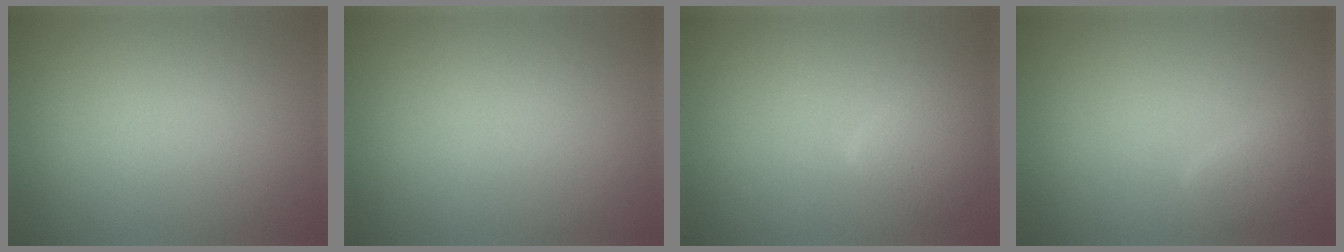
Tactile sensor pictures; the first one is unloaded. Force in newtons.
{"total": 0.0}
{"total": 2.6, "press": 2.6, "slide": 0.1}
{"total": 1.6, "press": 1.6, "slide": 0.2}